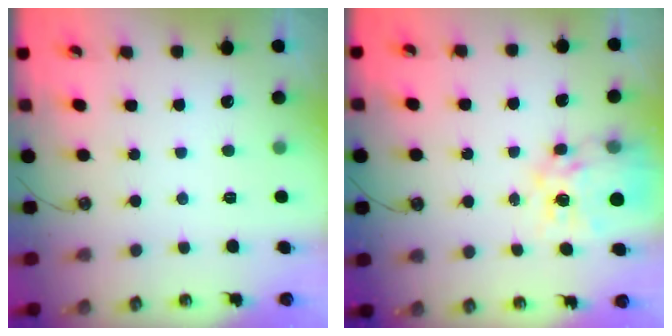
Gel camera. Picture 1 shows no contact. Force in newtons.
{"total": 14.3, "press": 14.2, "slide": 1.4}